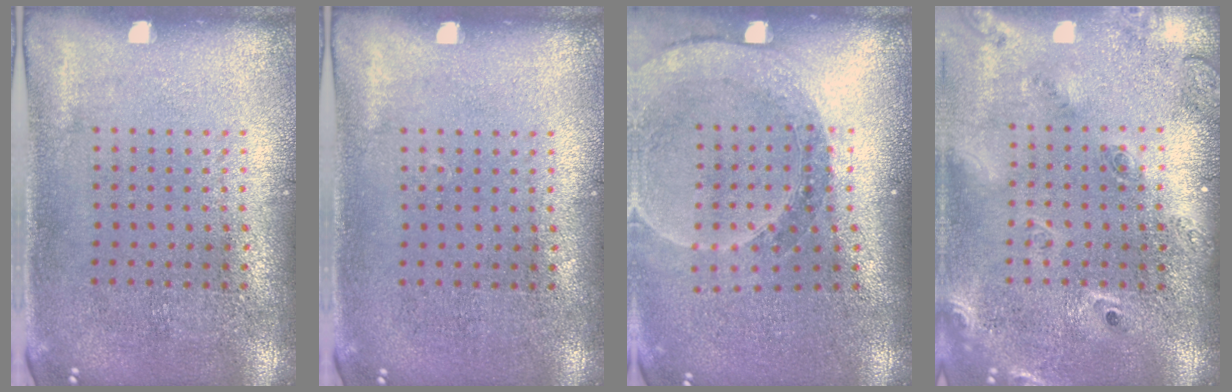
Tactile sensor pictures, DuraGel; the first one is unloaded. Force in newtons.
{"total": 0.0}
{"total": 1.6, "press": 1.6, "slide": 0.2}
{"total": 2.4, "press": 1.7, "slide": 1.6}